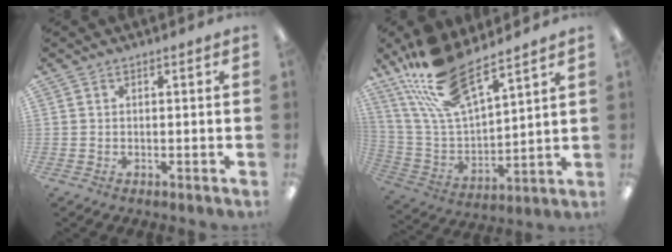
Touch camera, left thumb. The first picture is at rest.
{"total": 18.5, "force": [14.3, 5.9, 10.1], "torque": [-0.226, -0.079, 0.256]}